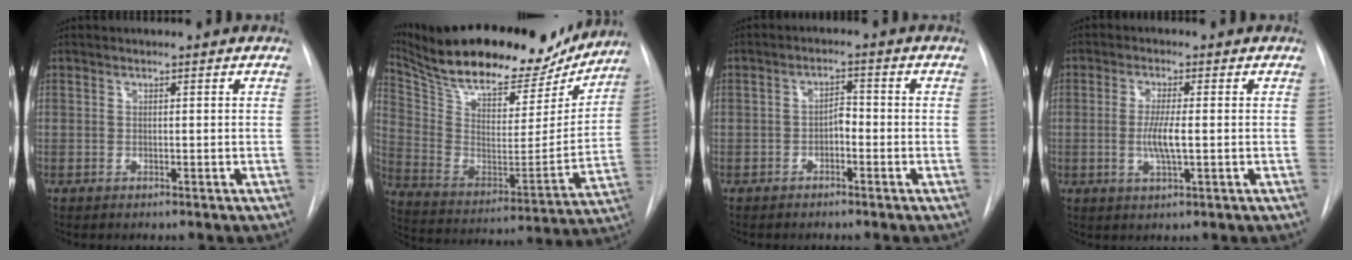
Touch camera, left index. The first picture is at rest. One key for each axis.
{"total": 27.7, "fx": 23.8, "fy": 7.8, "fz": 11.9, "tx": -0.219, "ty": -0.011, "tz": 0.356}
{"total": 2.5, "fx": -1.1, "fy": 1.2, "fz": 1.9, "tx": -0.024, "ty": 0.008, "tz": -0.021}
{"total": 4.6, "fx": -0.5, "fy": 0.5, "fz": 4.5, "tx": -0.093, "ty": -0.008, "tz": -0.009}